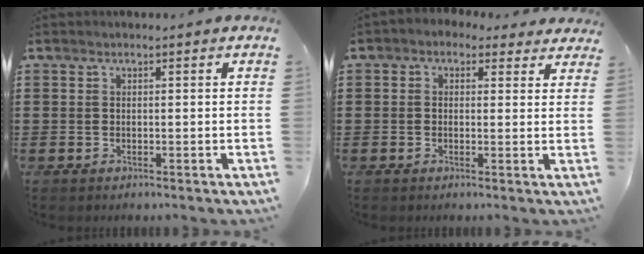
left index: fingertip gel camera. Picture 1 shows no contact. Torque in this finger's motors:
{"motor_torque": [2.14, 0.00, 0.87, 0.09]}